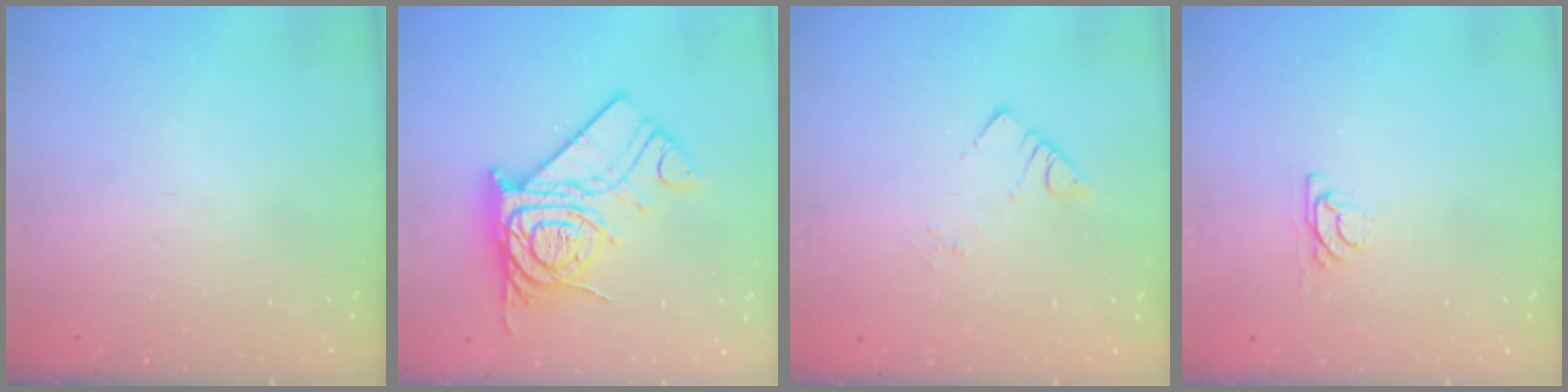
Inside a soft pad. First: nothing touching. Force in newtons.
{"total": 16.9, "press": 16.9, "slide": 1.2}
{"total": 2.6, "press": 2.6, "slide": 0.1}
{"total": 3.8, "press": 3.8, "slide": 0.4}